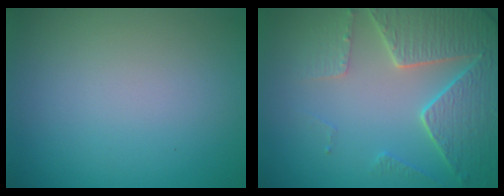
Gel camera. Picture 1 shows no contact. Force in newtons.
{"total": 6.2, "press": 5.2, "slide": 3.4}